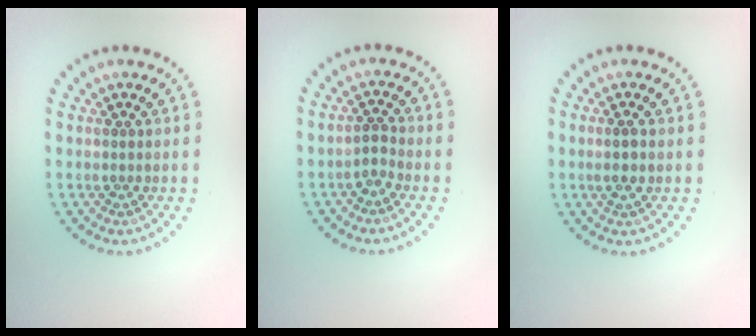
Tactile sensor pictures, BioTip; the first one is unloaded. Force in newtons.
{"total": 1.3, "press": 0.9, "slide": 0.9}
{"total": 1.5, "press": 1.3, "slide": 0.6}